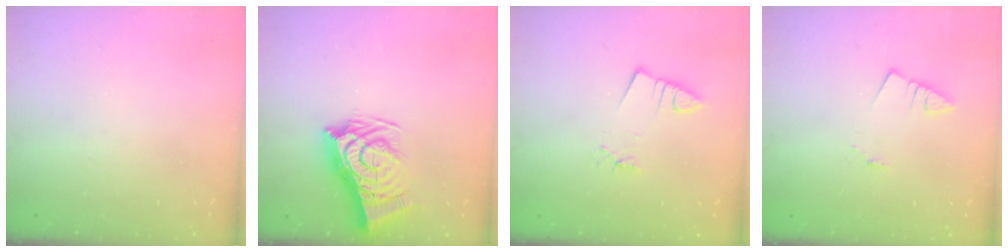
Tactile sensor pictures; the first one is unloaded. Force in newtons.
{"total": 12.7, "press": 12.1, "slide": 3.9}
{"total": 1.0, "press": 1.0, "slide": 0.0}
{"total": 1.3, "press": 1.3, "slide": 0.1}